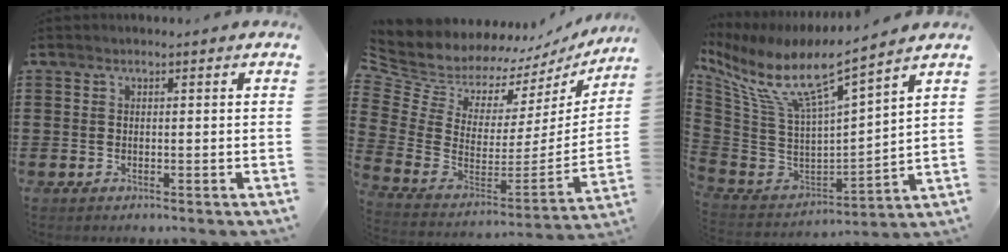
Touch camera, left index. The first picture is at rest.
{"total": 7.8, "force": [6.9, 3.6, 1.2], "torque": [-0.083, -0.063, 0.119]}
{"total": 8.7, "force": [5.8, 1.4, 6.3], "torque": [-0.154, -0.056, 0.091]}